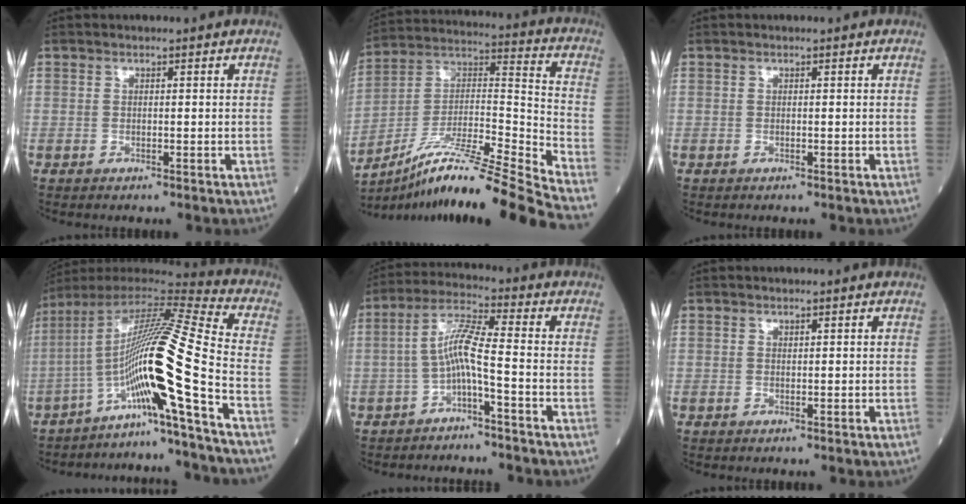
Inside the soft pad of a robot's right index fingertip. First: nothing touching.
{"total": 23.3, "force": [-18.9, -1.8, 13.4], "torque": [-0.206, -0.003, -0.331]}
{"total": 0.0}
{"total": 18.0, "force": [-7.8, -2.7, 16.0], "torque": [-0.292, 0.013, -0.143]}
{"total": 6.0, "force": [-1.9, 0.0, 5.7], "torque": [-0.113, 0.022, -0.038]}
{"total": 0.0}